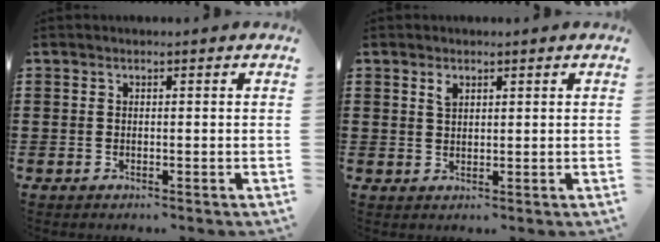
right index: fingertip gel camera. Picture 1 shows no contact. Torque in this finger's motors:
{"motor_torque": [0.20, -0.14, 0.07, 0.04]}